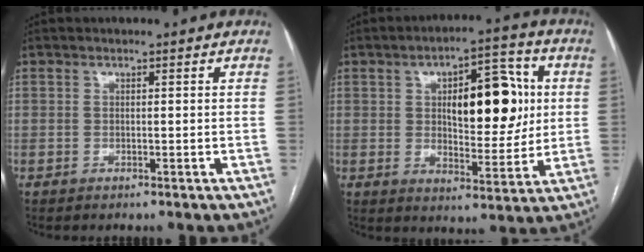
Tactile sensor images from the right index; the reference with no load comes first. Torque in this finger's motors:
{"motor_torque": [1.47, 0.27, 0.33, 0.12]}